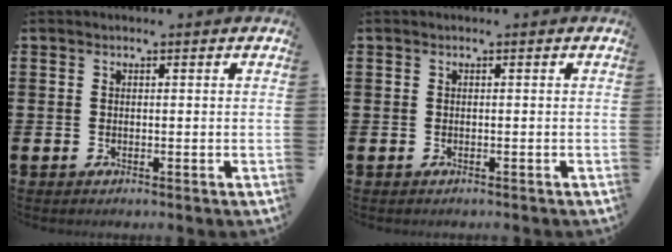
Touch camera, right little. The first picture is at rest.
{"total": 0.0}